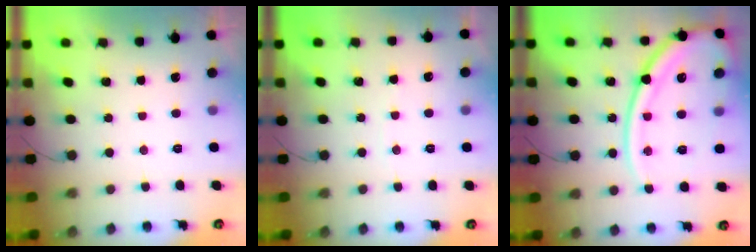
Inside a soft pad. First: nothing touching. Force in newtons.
{"total": 2.3, "press": 2.3, "slide": 0.3}
{"total": 20.1, "press": 20.0, "slide": 2.4}